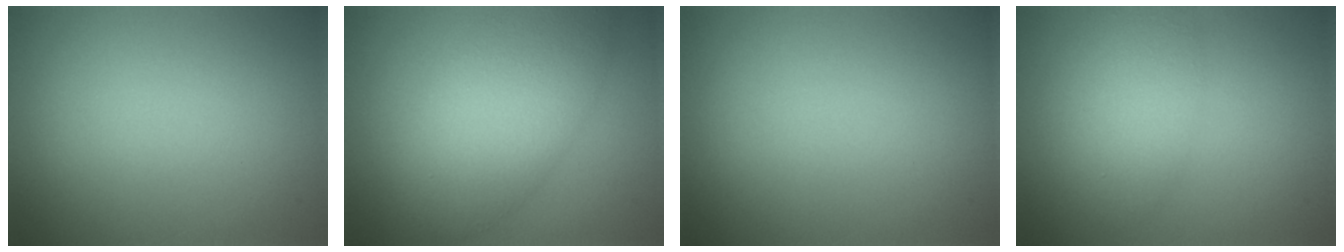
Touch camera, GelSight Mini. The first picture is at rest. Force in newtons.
{"total": 7.6, "press": 7.6, "slide": 0.1}
{"total": 0.0}
{"total": 3.4, "press": 3.4, "slide": 0.0}